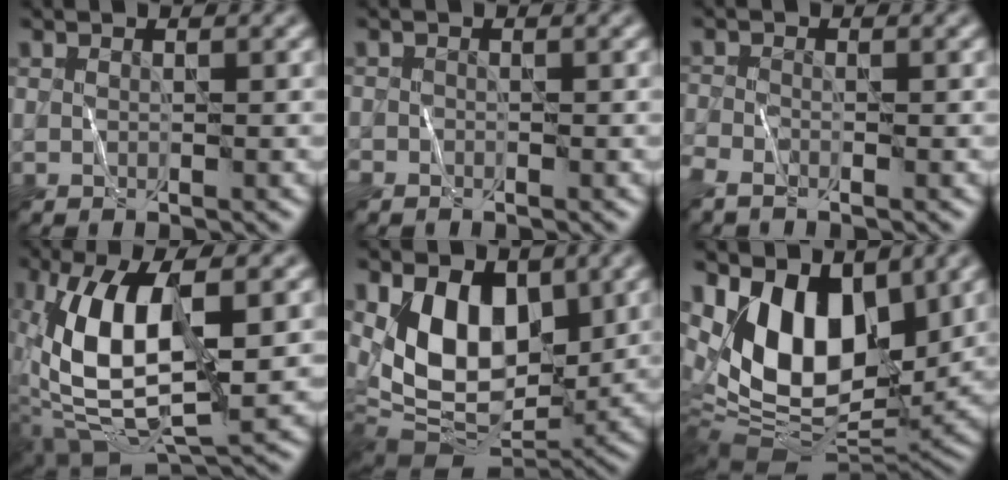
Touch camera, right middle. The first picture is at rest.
{"total": 1.0, "force": [-0.7, 0.7, 0.1], "torque": [0.000, -0.002, -0.016]}
{"total": 2.2, "force": [-1.8, 0.7, 1.1], "torque": [-0.027, -0.009, -0.046]}
{"total": 12.0, "force": [0.6, 5.3, 10.8], "torque": [-0.210, 0.005, 0.005]}
{"total": 9.1, "force": [2.0, 5.7, 6.7], "torque": [-0.118, -0.021, 0.033]}
{"total": 12.5, "force": [3.7, 7.4, 9.4], "torque": [-0.168, -0.006, 0.062]}